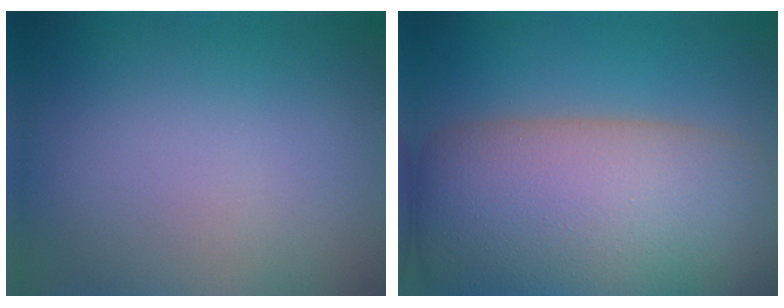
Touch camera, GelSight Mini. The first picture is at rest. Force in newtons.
{"total": 13.5, "press": 13.5, "slide": 0.9}